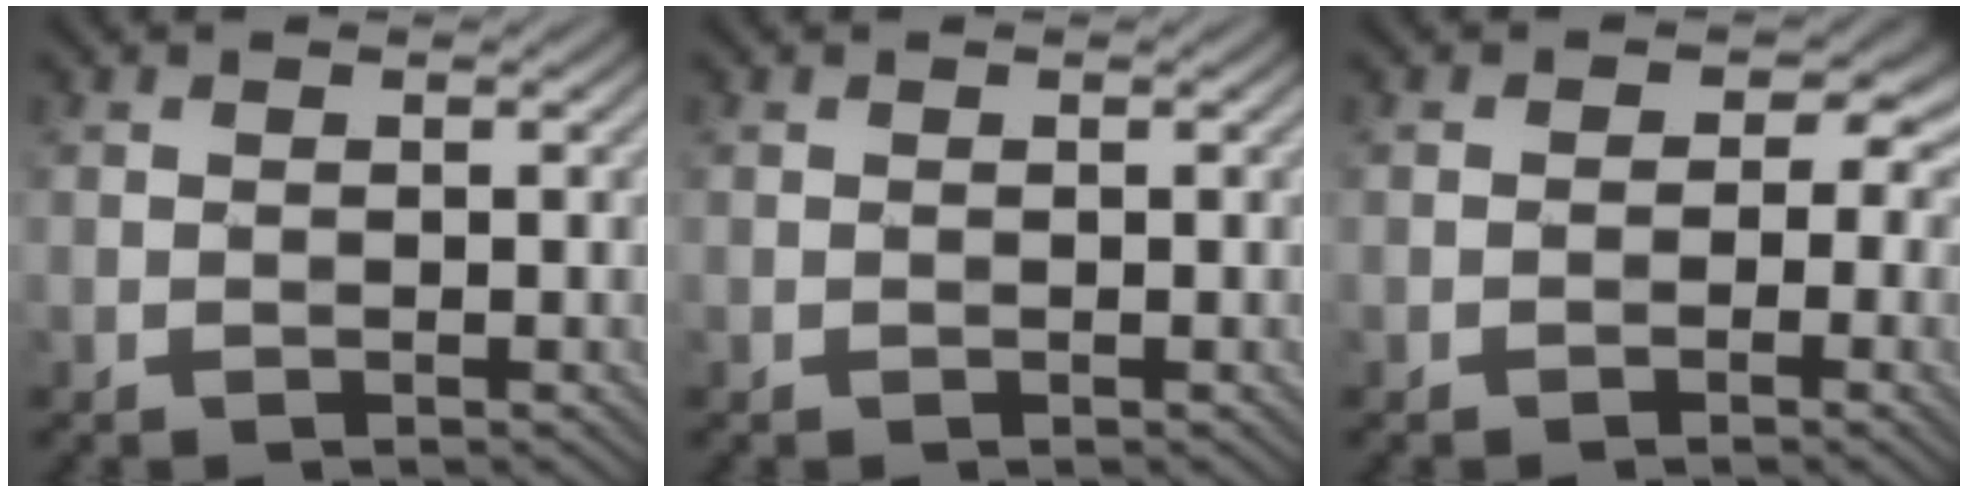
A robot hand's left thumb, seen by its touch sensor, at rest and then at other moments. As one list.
[{"total": 0.0}, {"total": 5.3, "force": [0.3, 4.2, 3.3], "torque": [-0.034, 0.014, -0.013]}]